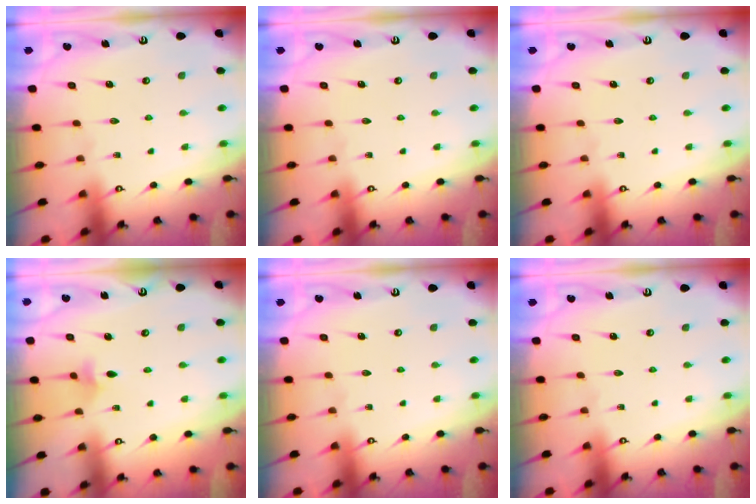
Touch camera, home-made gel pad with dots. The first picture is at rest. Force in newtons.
{"total": 0.0}
{"total": 0.0}
{"total": 3.3, "press": 3.2, "slide": 0.9}
{"total": 0.0}
{"total": 0.0}